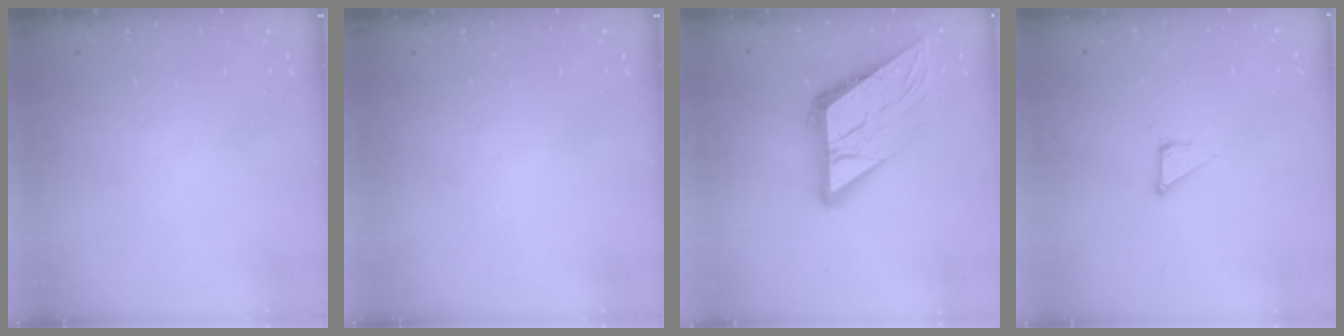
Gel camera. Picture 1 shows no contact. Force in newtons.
{"total": 0.0}
{"total": 15.0, "press": 14.9, "slide": 1.6}
{"total": 1.9, "press": 1.9, "slide": 0.1}